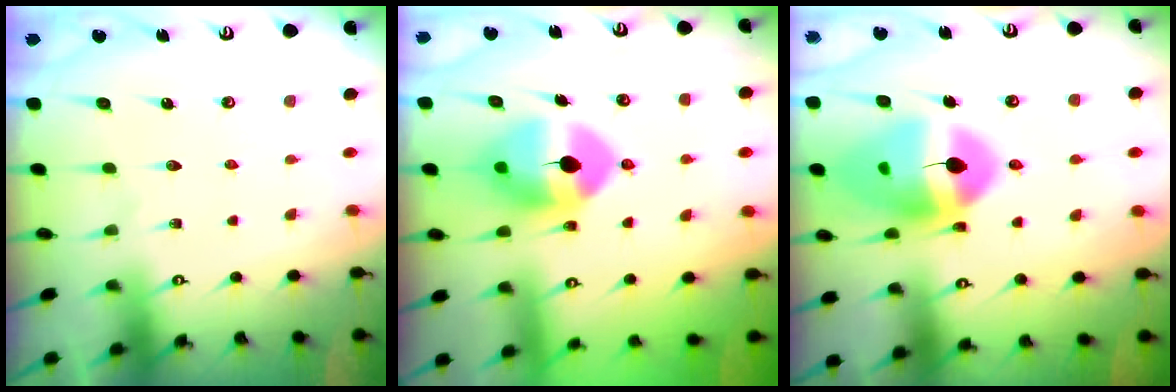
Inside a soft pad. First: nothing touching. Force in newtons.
{"total": 13.3, "press": 13.2, "slide": 1.5}
{"total": 17.7, "press": 17.6, "slide": 1.8}